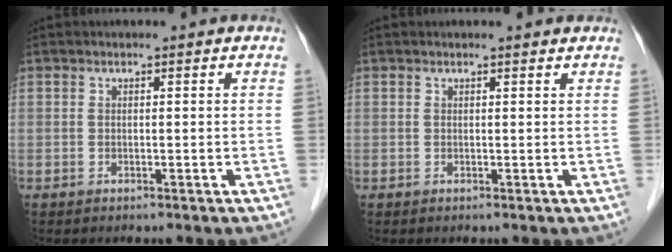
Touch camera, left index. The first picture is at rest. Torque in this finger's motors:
{"motor_torque": [0.20, -0.24, -0.01, -0.01]}